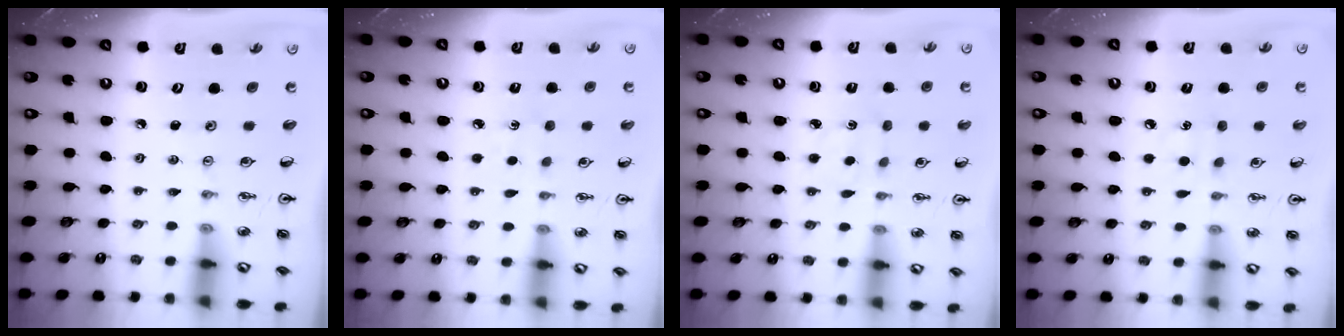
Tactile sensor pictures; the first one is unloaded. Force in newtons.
{"total": 3.8, "press": 3.8, "slide": 0.5}
{"total": 1.9, "press": 1.9, "slide": 0.4}
{"total": 6.3, "press": 6.3, "slide": 0.7}